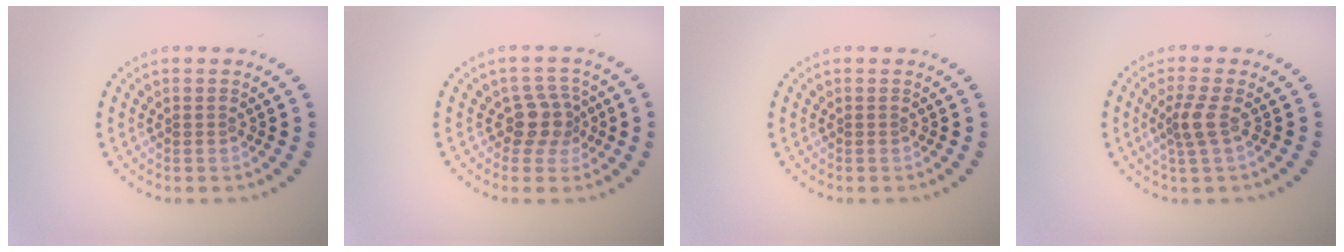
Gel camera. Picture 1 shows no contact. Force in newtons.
{"total": 2.7, "press": 2.2, "slide": 1.6}
{"total": 0.0}
{"total": 2.0, "press": 1.6, "slide": 1.2}